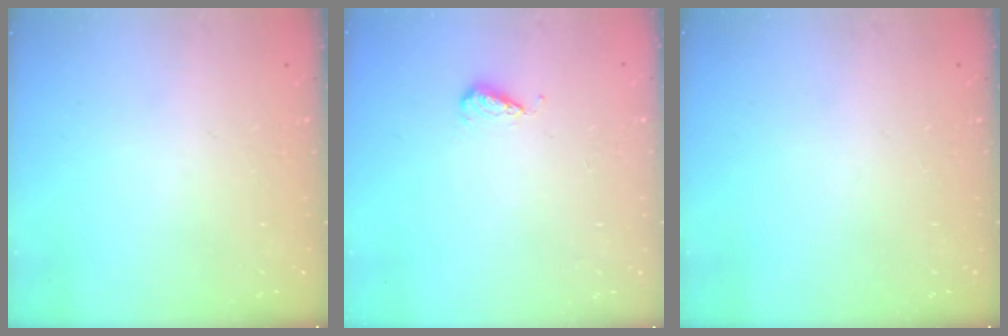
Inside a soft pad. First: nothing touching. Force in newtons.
{"total": 4.0, "press": 3.8, "slide": 1.2}
{"total": 0.0}